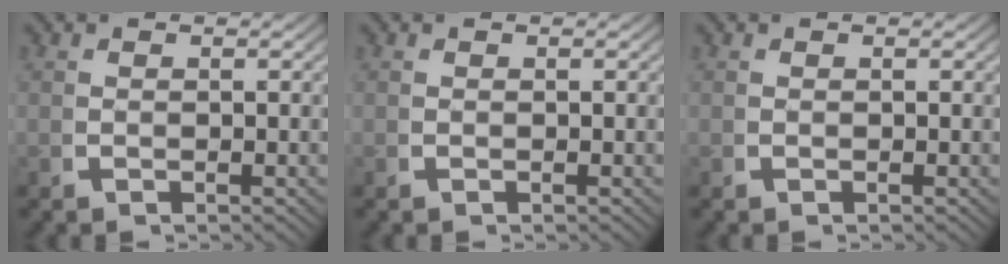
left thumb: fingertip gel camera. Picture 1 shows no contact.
{"total": 0.0}
{"total": 0.0}